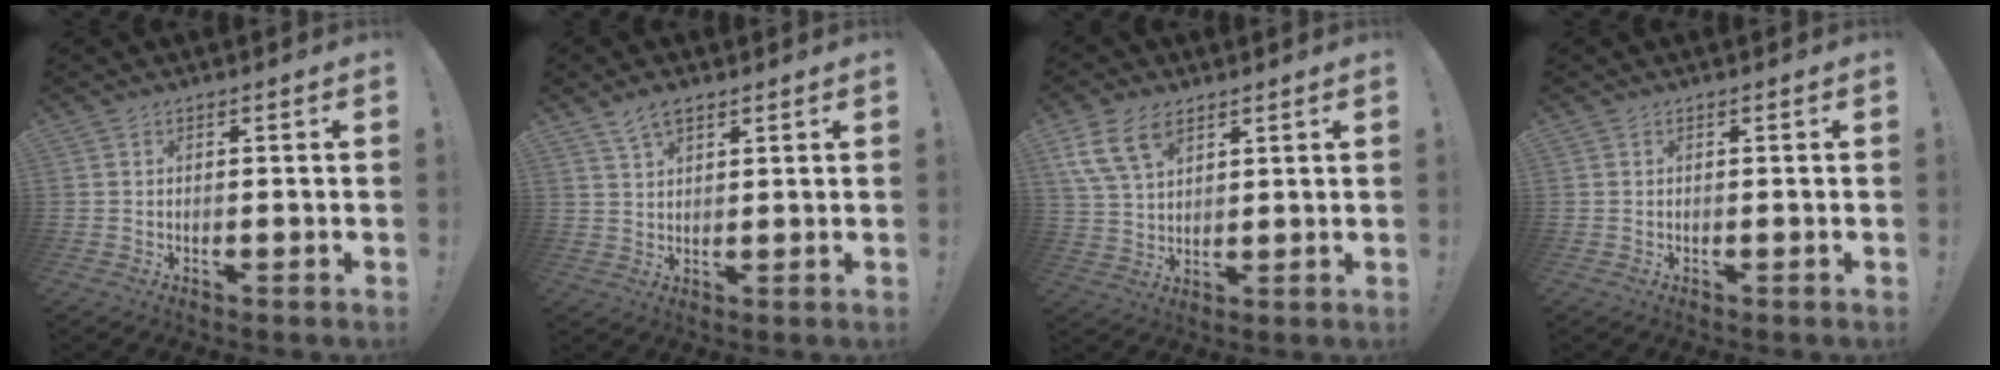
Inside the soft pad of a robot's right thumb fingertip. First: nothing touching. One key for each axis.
{"total": 4.7, "fx": 3.3, "fy": 2.3, "fz": 2.6, "tx": -0.043, "ty": -0.015, "tz": 0.061}
{"total": 10.7, "fx": 6.4, "fy": 6.3, "fz": 5.9, "tx": -0.114, "ty": -0.019, "tz": 0.124}
{"total": 0.0}